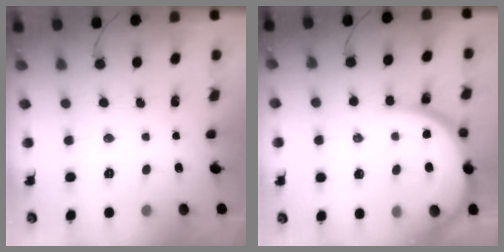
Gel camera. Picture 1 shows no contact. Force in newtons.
{"total": 13.4, "press": 13.4, "slide": 1.4}